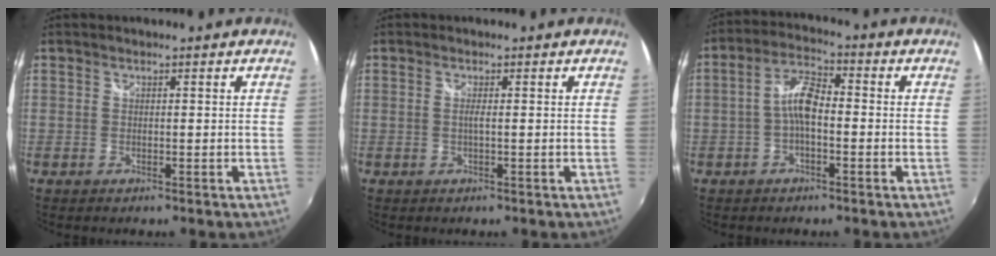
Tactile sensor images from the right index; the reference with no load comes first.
{"total": 1.0, "force": [-0.1, -0.2, 1.0], "torque": [-0.019, -0.001, -0.003]}
{"total": 6.0, "force": [-1.4, 2.3, 5.4], "torque": [-0.113, 0.019, -0.029]}